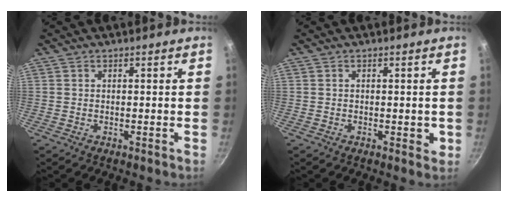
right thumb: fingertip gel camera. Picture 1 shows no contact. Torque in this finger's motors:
{"motor_torque": [1.33, 0.91, 0.85, -0.52, 0.23]}